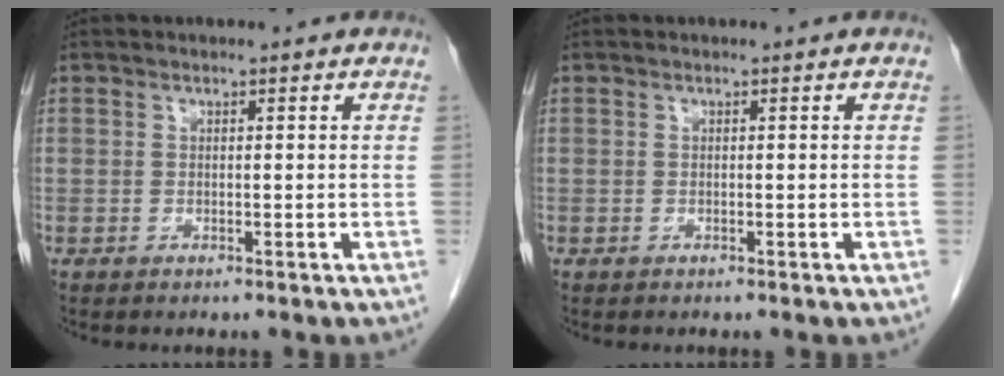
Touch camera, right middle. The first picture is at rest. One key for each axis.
{"total": 0.0}